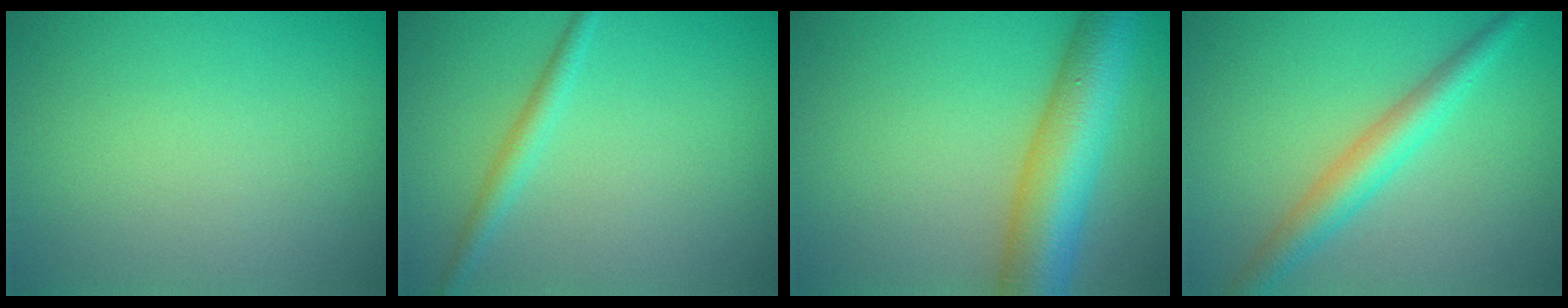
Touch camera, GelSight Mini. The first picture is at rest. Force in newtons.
{"total": 1.8, "press": 1.8, "slide": 0.0}
{"total": 8.6, "press": 8.6, "slide": 0.2}
{"total": 3.9, "press": 3.9, "slide": 0.1}